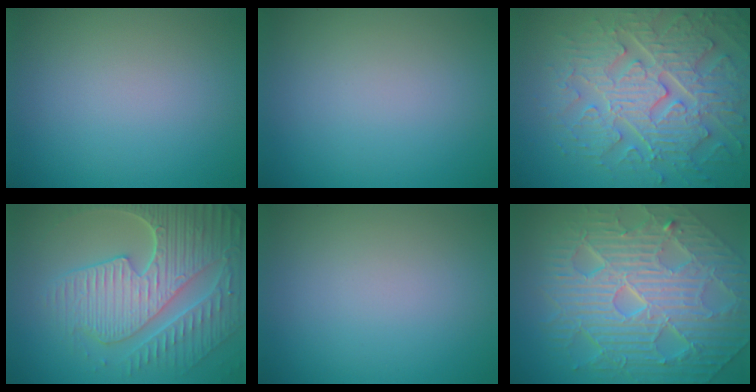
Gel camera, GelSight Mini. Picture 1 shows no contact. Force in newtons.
{"total": 0.0}
{"total": 8.0, "press": 6.5, "slide": 4.7}
{"total": 9.2, "press": 6.6, "slide": 6.4}
{"total": 0.0}
{"total": 11.7, "press": 7.6, "slide": 8.9}